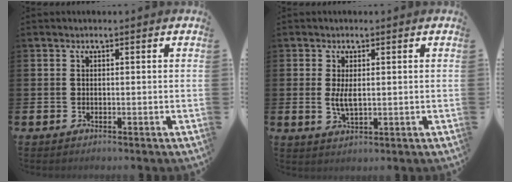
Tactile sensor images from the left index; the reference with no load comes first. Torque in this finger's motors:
{"motor_torque": [0.81, 0.09, 0.17, 0.14]}